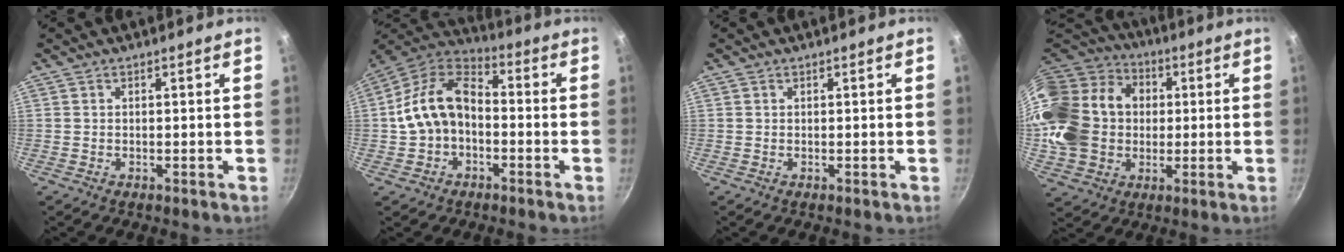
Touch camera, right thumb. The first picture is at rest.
{"total": 13.4, "force": [-1.5, 9.4, 9.5], "torque": [-0.151, 0.051, -0.040]}
{"total": 0.0}
{"total": 24.7, "force": [1.8, 20.0, 14.4], "torque": [-0.274, 0.045, 0.040]}